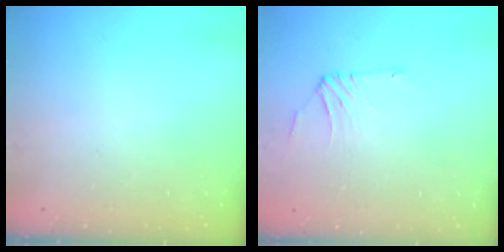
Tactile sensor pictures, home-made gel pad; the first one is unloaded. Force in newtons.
{"total": 1.0, "press": 0.8, "slide": 0.5}